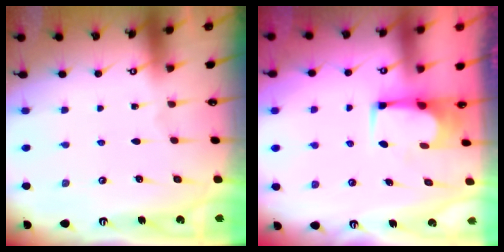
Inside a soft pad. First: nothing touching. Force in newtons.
{"total": 2.1, "press": 2.1, "slide": 0.1}